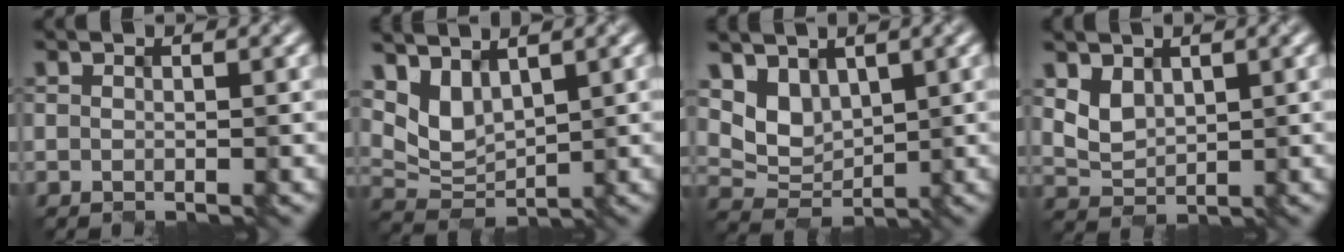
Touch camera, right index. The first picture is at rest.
{"total": 3.8, "force": [2.2, 2.1, 2.2], "torque": [-0.051, -0.008, 0.044]}
{"total": 4.1, "force": [1.9, 2.8, 2.2], "torque": [-0.048, -0.005, 0.035]}
{"total": 2.4, "force": [1.2, 1.7, 1.2], "torque": [-0.029, -0.003, 0.026]}